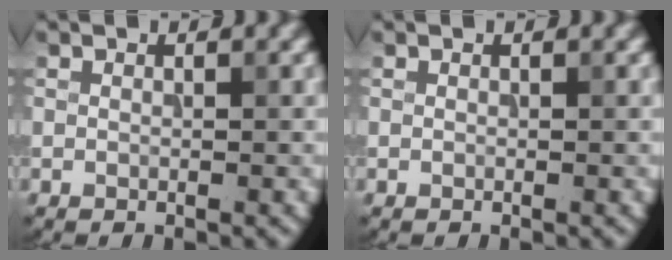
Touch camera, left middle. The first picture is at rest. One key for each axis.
{"total": 0.0}